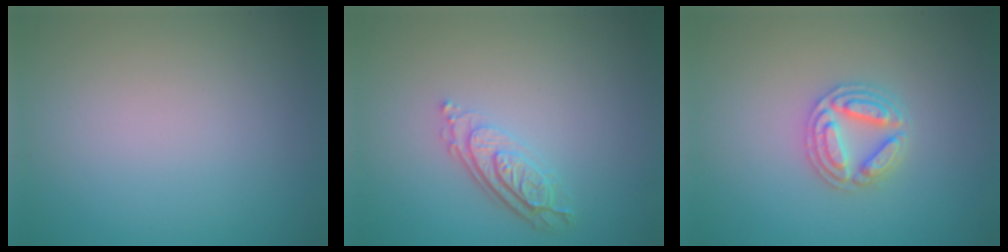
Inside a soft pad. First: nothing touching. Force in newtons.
{"total": 3.3, "press": 2.6, "slide": 2.1}
{"total": 3.7, "press": 3.6, "slide": 0.6}